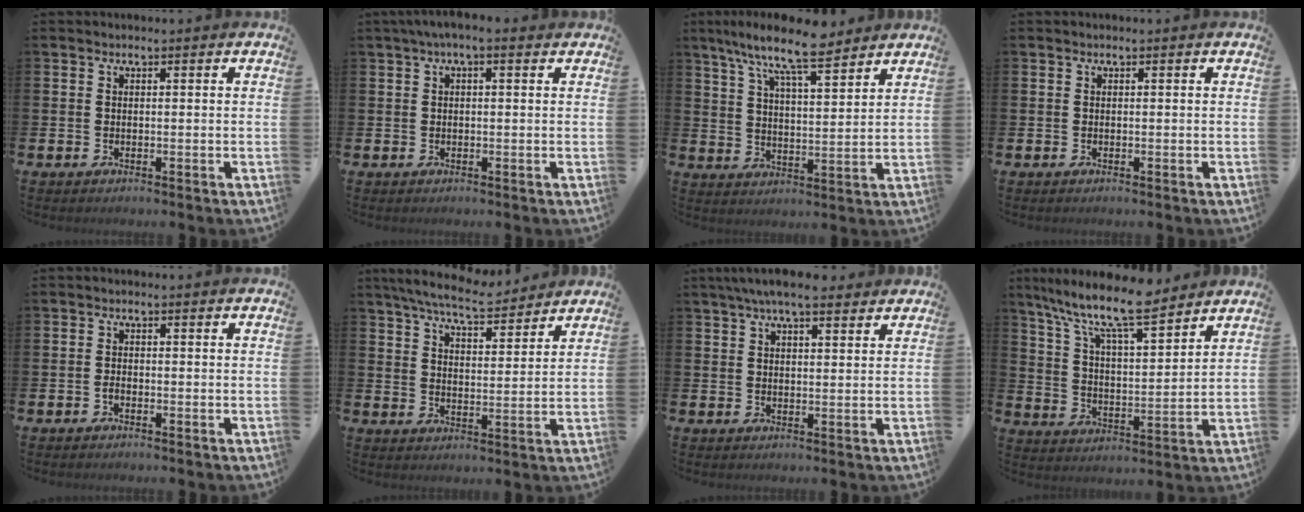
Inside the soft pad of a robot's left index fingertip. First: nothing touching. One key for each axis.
{"total": 1.6, "fx": 0.7, "fy": 0.4, "fz": 1.4, "tx": -0.018, "ty": 0.002, "tz": 0.008}
{"total": 9.6, "fx": 8.3, "fy": 1.2, "fz": 4.6, "tx": -0.103, "ty": -0.038, "tz": 0.146}
{"total": 0.0}
{"total": 1.0, "fx": -0.6, "fy": 0.5, "fz": 0.6, "tx": -0.011, "ty": -0.001, "tz": -0.013}
{"total": 7.3, "fx": 6.9, "fy": 1.0, "fz": 2.3, "tx": -0.064, "ty": -0.033, "tz": 0.123}
{"total": 5.5, "fx": 4.7, "fy": 1.0, "fz": 2.7, "tx": -0.062, "ty": -0.007, "tz": 0.084}
{"total": 10.4, "fx": 9.2, "fy": 1.5, "fz": 4.7, "tx": -0.114, "ty": -0.059, "tz": 0.157}